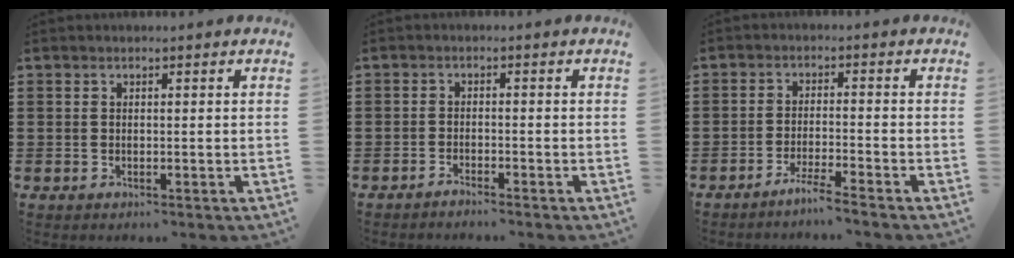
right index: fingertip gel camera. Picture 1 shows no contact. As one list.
[{"total": 1.4, "force": [-1.4, -0.2, 0.1], "torque": [-0.003, 0.002, -0.028]}, {"total": 3.4, "force": [-3.0, -0.7, 1.4], "torque": [-0.029, -0.006, -0.059]}]